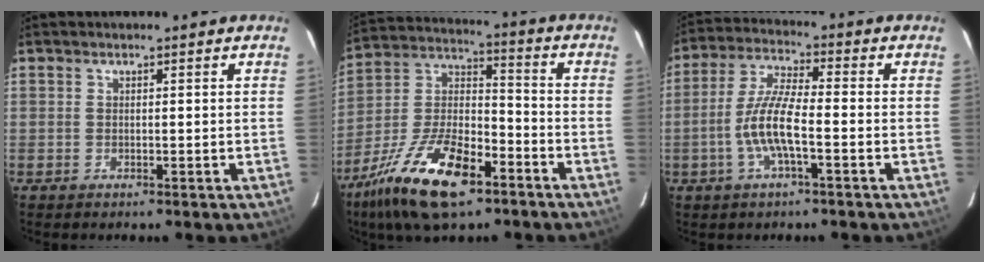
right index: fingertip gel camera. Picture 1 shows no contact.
{"total": 20.0, "force": [-11.9, 8.2, 13.9], "torque": [-0.286, -0.010, -0.215]}
{"total": 9.3, "force": [-2.9, 1.9, 8.7], "torque": [-0.182, 0.000, -0.057]}